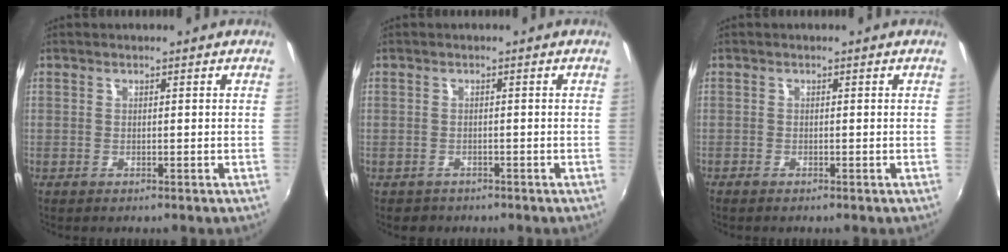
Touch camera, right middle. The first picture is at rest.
{"total": 1.9, "force": [-1.3, 1.4, 0.2], "torque": [-0.010, -0.003, -0.019]}
{"total": 0.7, "force": [-0.7, 0.1, 0.3], "torque": [-0.006, -0.004, -0.015]}